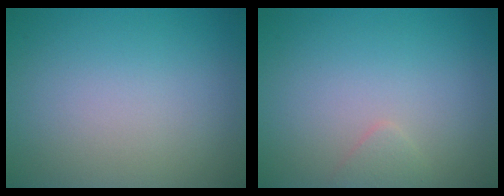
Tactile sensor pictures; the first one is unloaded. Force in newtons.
{"total": 0.8, "press": 0.8, "slide": 0.1}